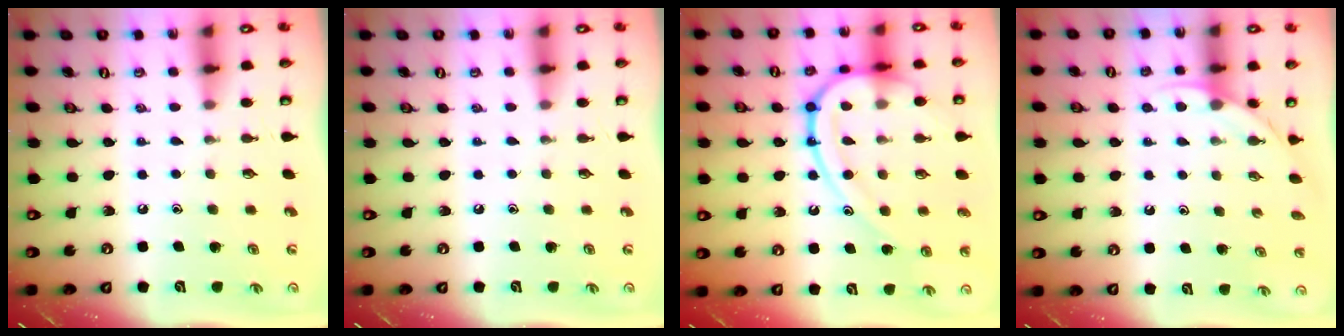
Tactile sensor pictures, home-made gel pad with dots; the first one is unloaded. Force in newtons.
{"total": 0.0}
{"total": 17.7, "press": 17.6, "slide": 1.5}
{"total": 3.4, "press": 3.4, "slide": 0.2}